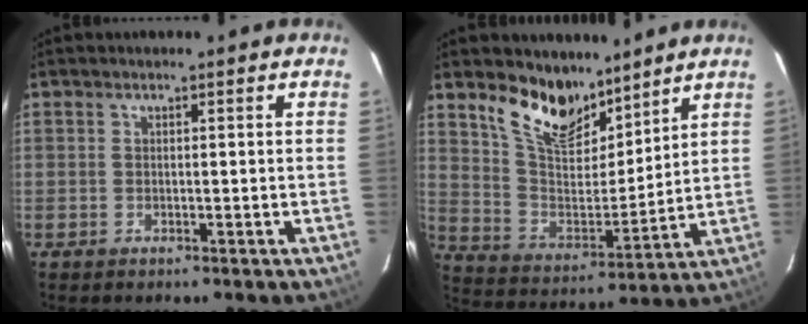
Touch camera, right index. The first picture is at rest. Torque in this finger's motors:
{"motor_torque": [1.07, 1.07, 0.27, 0.07]}